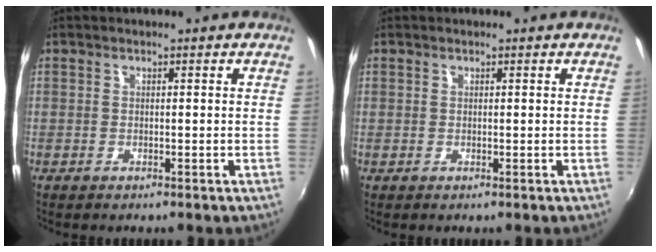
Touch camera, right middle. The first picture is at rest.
{"total": 0.5, "force": [0.1, 0.5, -0.1], "torque": [0.004, 0.000, -0.001]}